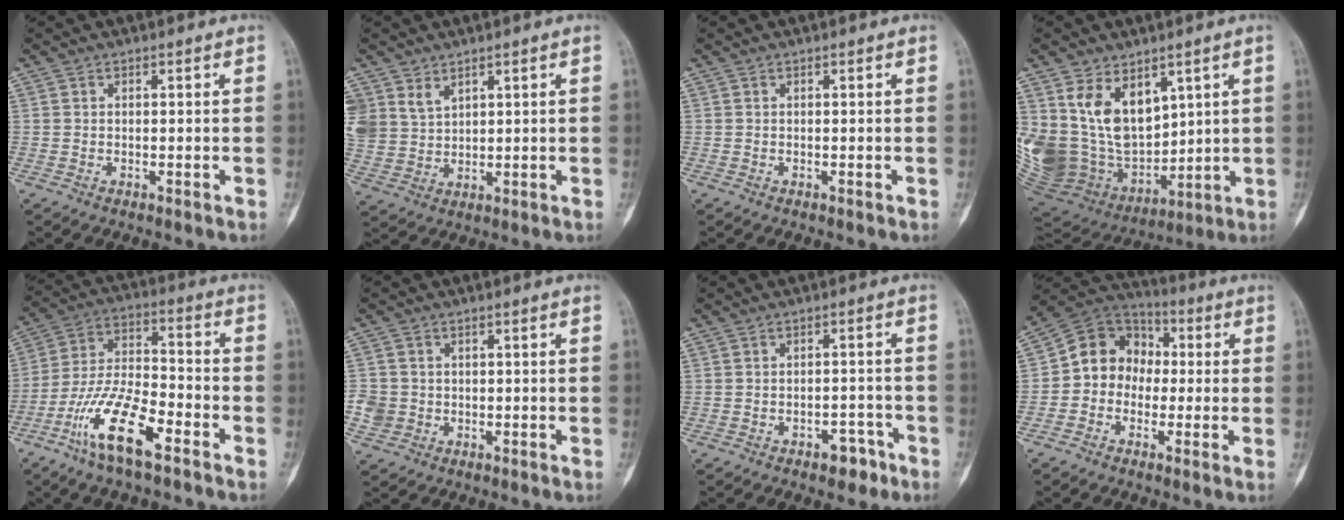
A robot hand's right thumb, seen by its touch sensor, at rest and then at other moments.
{"total": 7.4, "force": [4.5, 5.3, 2.5], "torque": [-0.040, -0.016, 0.105]}
{"total": 0.0}
{"total": 21.9, "force": [7.6, 14.9, 14.1], "torque": [-0.248, -0.036, 0.180]}
{"total": 14.5, "force": [-8.3, 4.6, 11.0], "torque": [-0.222, 0.051, -0.160]}
{"total": 3.8, "force": [-0.6, 3.6, 0.9], "torque": [0.001, 0.010, -0.011]}
{"total": 4.5, "force": [-2.8, 2.5, 2.5], "torque": [-0.014, 0.025, -0.035]}
{"total": 11.4, "force": [-0.3, 9.8, 5.7], "torque": [-0.056, 0.035, -0.023]}